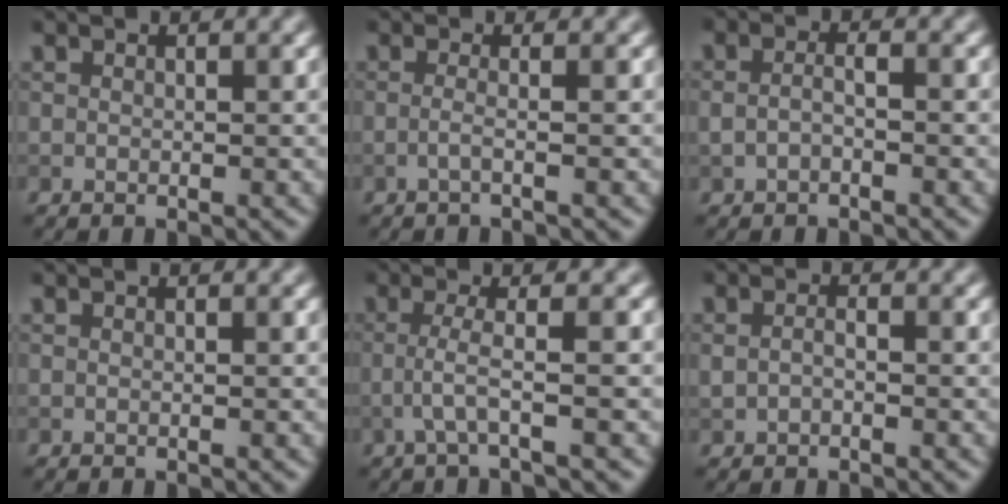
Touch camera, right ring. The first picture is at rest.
{"total": 1.8, "force": [-0.3, 0.6, 1.7], "torque": [-0.022, -0.002, -0.015]}
{"total": 1.5, "force": [-0.4, 0.6, 1.3], "torque": [-0.031, 0.004, -0.014]}
{"total": 0.0}
{"total": 2.9, "force": [-0.7, 0.2, 2.8], "torque": [-0.054, 0.008, -0.023]}
{"total": 1.2, "force": [-0.2, 0.8, 1.0], "torque": [-0.024, 0.002, -0.006]}